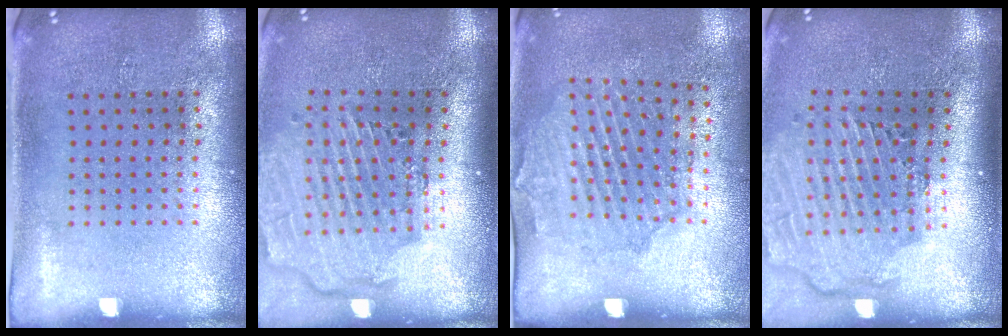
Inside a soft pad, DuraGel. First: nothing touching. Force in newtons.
{"total": 2.8, "press": 2.3, "slide": 1.6}
{"total": 1.6, "press": 1.4, "slide": 0.7}
{"total": 2.9, "press": 2.4, "slide": 1.7}